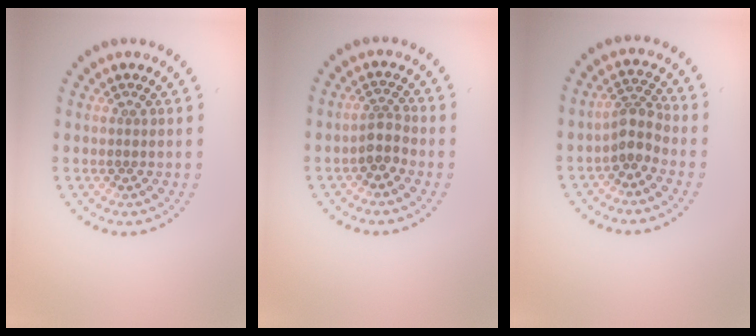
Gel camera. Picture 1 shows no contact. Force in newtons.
{"total": 1.9, "press": 1.6, "slide": 1.1}
{"total": 2.5, "press": 1.9, "slide": 1.5}